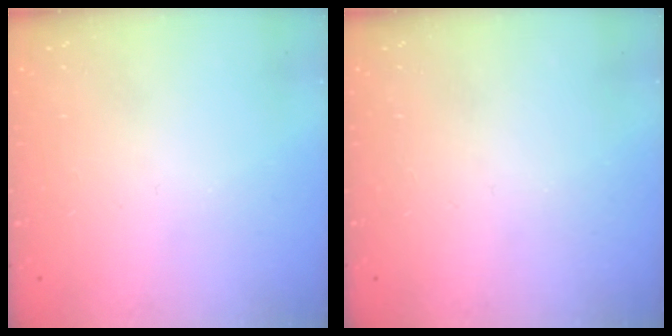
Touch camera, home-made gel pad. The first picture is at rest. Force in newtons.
{"total": 0.0}